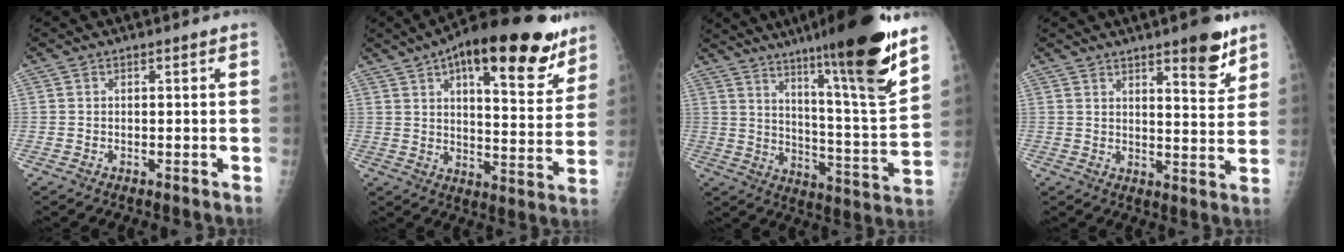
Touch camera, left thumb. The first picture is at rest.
{"total": 24.1, "force": [14.4, 8.8, 17.3], "torque": [-0.215, -0.037, 0.208]}
{"total": 22.3, "force": [14.9, 1.3, 16.5], "torque": [-0.226, -0.076, 0.233]}
{"total": 9.0, "force": [5.9, 2.5, 6.3], "torque": [-0.066, -0.038, 0.081]}